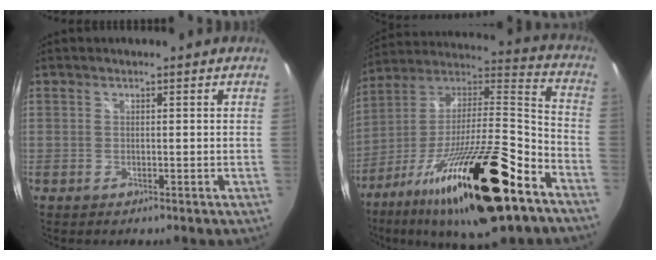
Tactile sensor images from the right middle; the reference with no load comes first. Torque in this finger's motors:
{"motor_torque": [1.28, -0.86, 1.05, 0.21]}